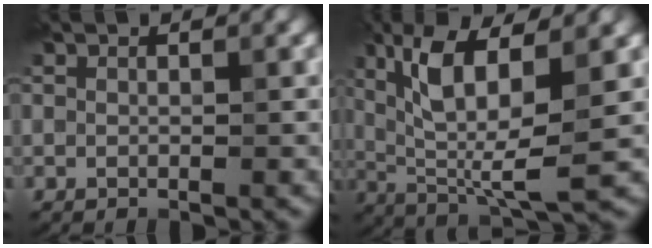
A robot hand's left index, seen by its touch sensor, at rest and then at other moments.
{"total": 8.8, "force": [2.0, 2.4, 8.2], "torque": [-0.151, -0.004, 0.037]}